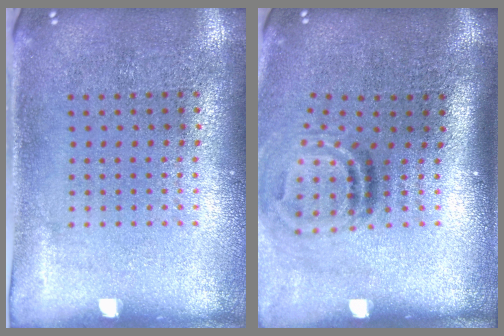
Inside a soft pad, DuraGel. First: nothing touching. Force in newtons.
{"total": 2.0, "press": 1.1, "slide": 1.6}